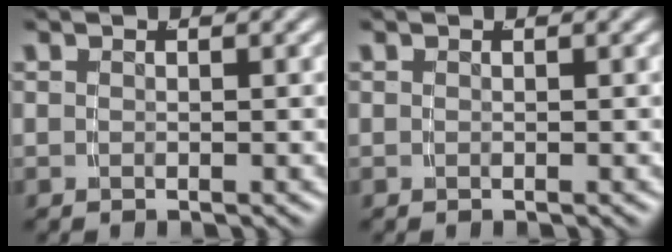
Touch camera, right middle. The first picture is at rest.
{"total": 0.0}